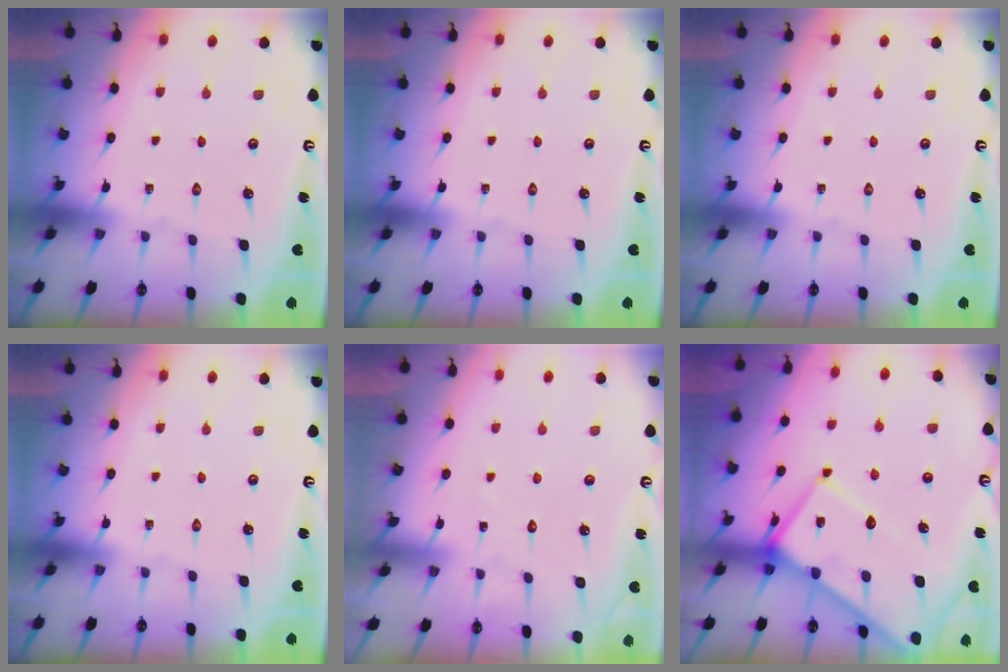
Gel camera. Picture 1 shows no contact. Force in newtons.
{"total": 0.0}
{"total": 0.0}
{"total": 0.0}
{"total": 5.1, "press": 5.1, "slide": 0.4}
{"total": 14.0, "press": 13.9, "slide": 1.5}